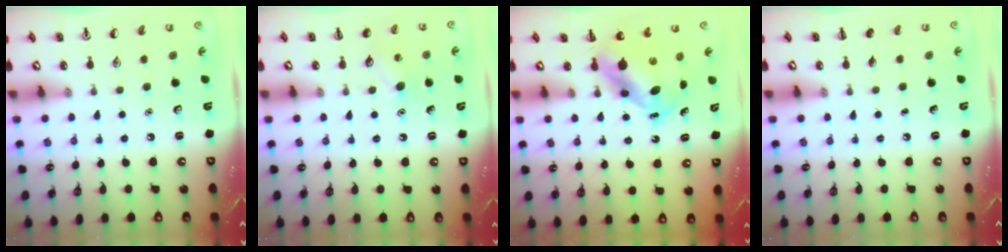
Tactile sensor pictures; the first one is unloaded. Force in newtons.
{"total": 7.2, "press": 7.1, "slide": 1.6}
{"total": 5.5, "press": 5.3, "slide": 1.4}
{"total": 0.0}